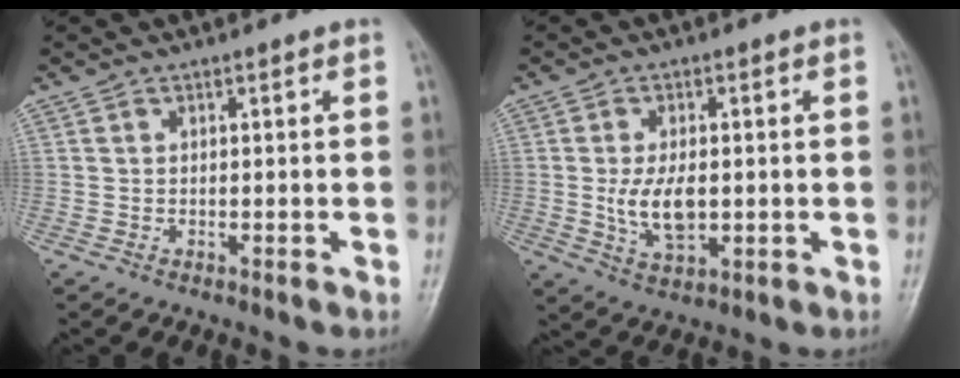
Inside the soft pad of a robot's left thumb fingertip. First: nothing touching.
{"total": 7.7, "force": [-0.3, 4.2, 6.4], "torque": [-0.116, -0.006, 0.001]}